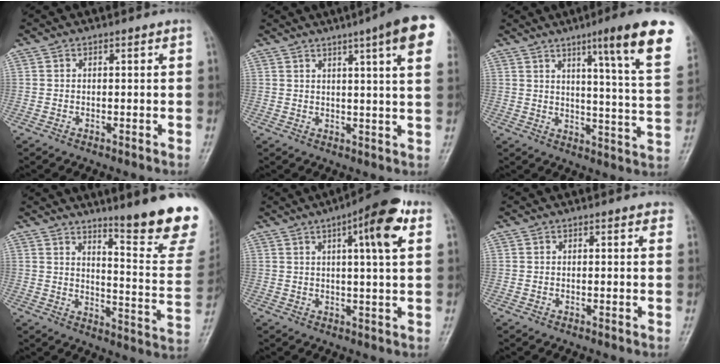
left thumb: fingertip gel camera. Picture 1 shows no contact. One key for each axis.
{"total": 13.6, "fx": 7.2, "fy": 1.3, "fz": 11.5, "tx": -0.140, "ty": -0.015, "tz": 0.078}
{"total": 17.8, "fx": 9.9, "fy": 0.9, "fz": 14.8, "tx": -0.183, "ty": -0.047, "tz": 0.124}
{"total": 17.9, "fx": 13.4, "fy": 1.6, "fz": 11.7, "tx": -0.122, "ty": -0.127, "tz": 0.180}
{"total": 11.2, "fx": 4.6, "fy": 2.3, "fz": 9.9, "tx": -0.135, "ty": -0.002, "tz": 0.059}
{"total": 1.9, "fx": 1.4, "fy": 0.8, "fz": 0.9, "tx": 0.004, "ty": 0.000, "tz": 0.009}